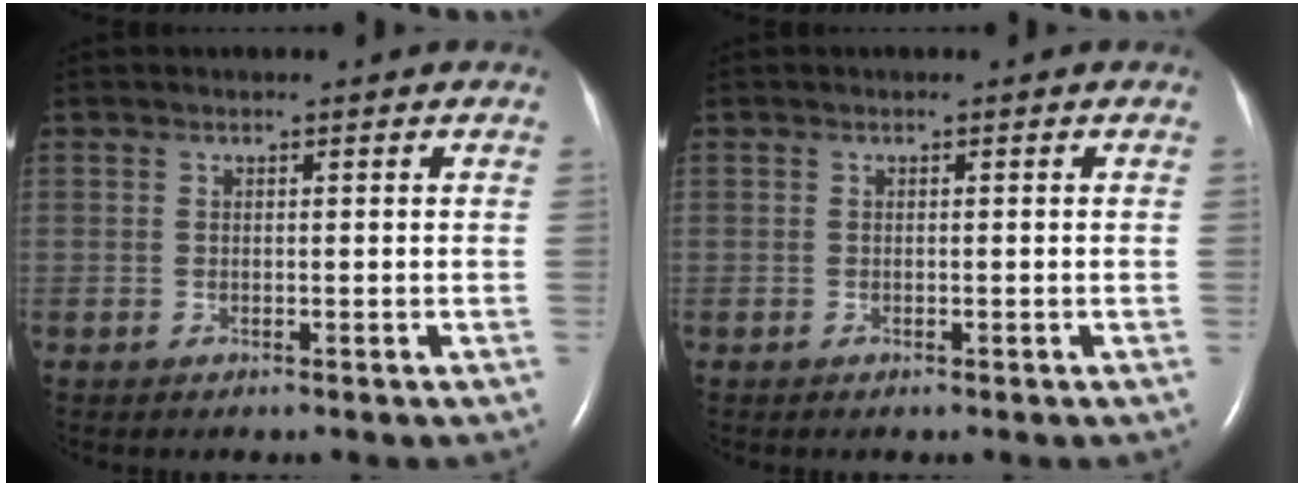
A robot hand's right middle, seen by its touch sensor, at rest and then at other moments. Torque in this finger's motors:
{"motor_torque": [0.00, 0.04, -0.03, 0.01]}